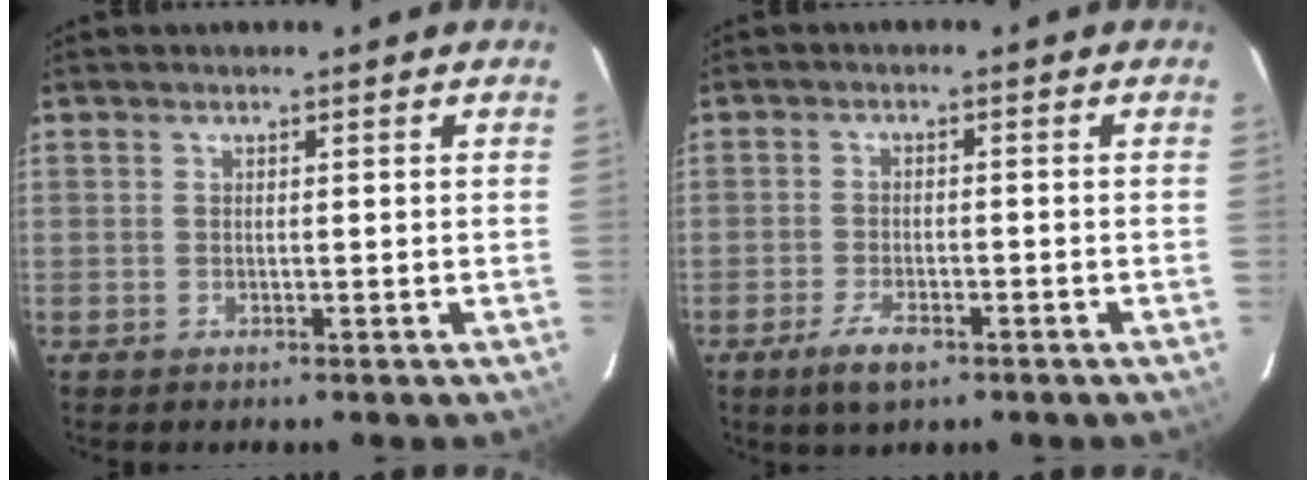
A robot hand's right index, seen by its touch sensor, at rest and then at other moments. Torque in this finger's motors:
{"motor_torque": [0.12, -0.37, 0.05, -0.06]}